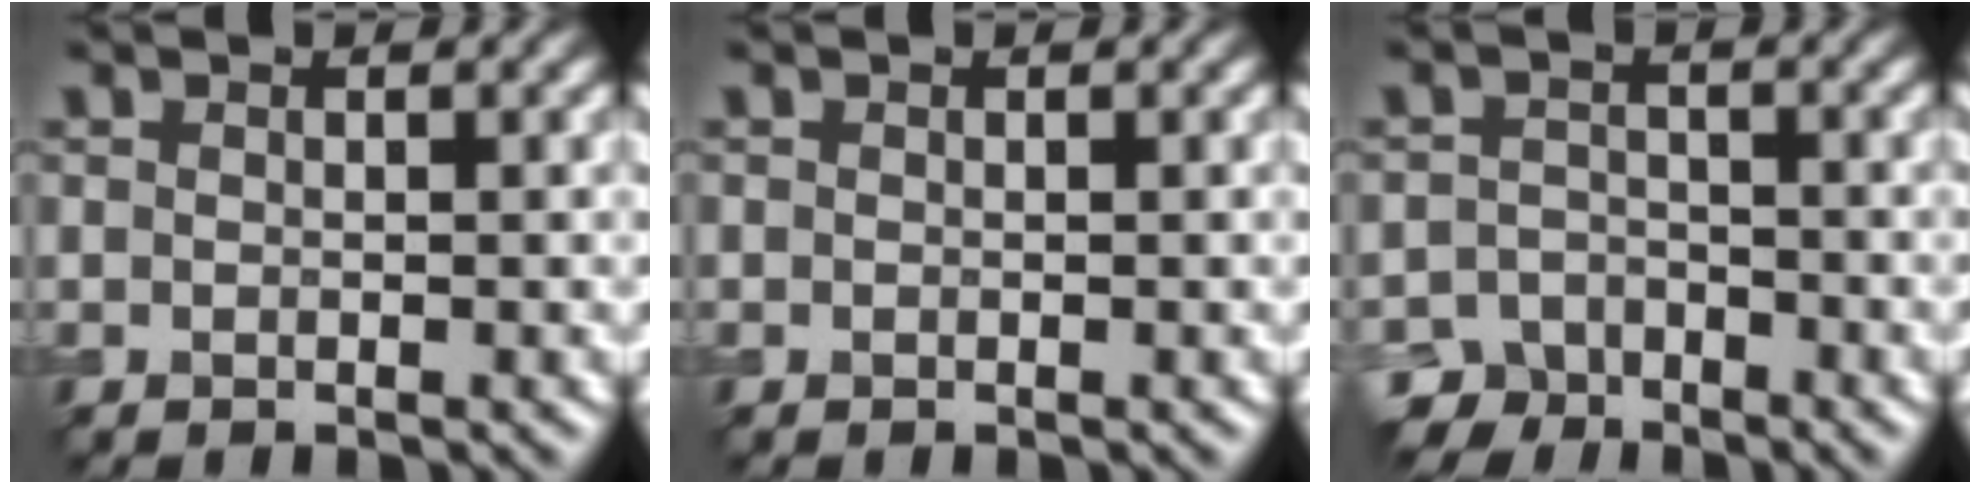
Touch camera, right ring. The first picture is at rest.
{"total": 0.0}
{"total": 4.3, "force": [-3.4, 2.4, 0.6], "torque": [0.003, -0.003, -0.061]}